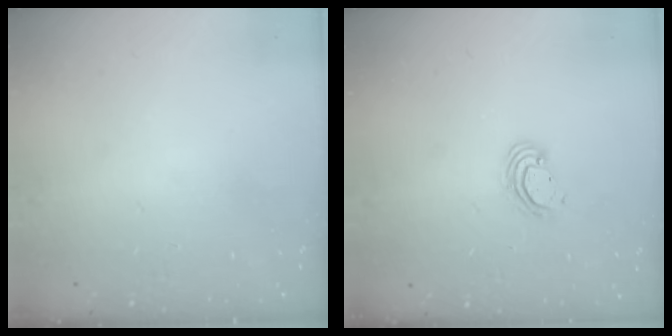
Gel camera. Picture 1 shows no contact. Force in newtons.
{"total": 3.5, "press": 3.5, "slide": 0.3}